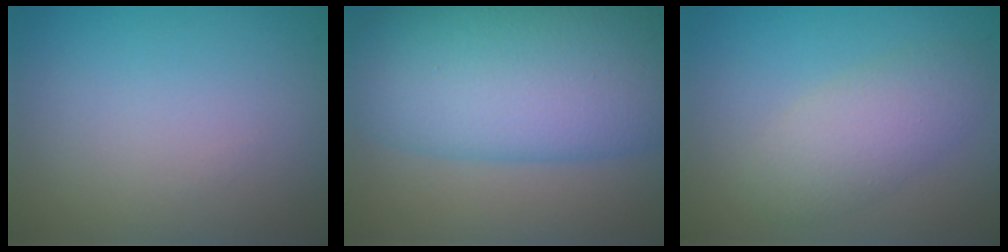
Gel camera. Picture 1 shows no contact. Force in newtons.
{"total": 12.4, "press": 12.4, "slide": 0.2}
{"total": 3.8, "press": 3.8, "slide": 0.1}